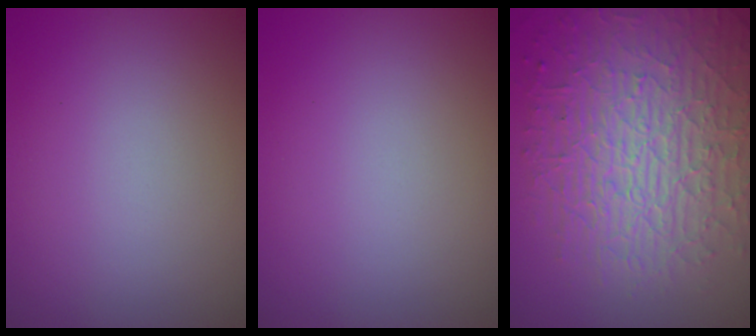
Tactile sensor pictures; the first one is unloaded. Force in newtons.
{"total": 0.0}
{"total": 10.3, "press": 6.8, "slide": 7.7}